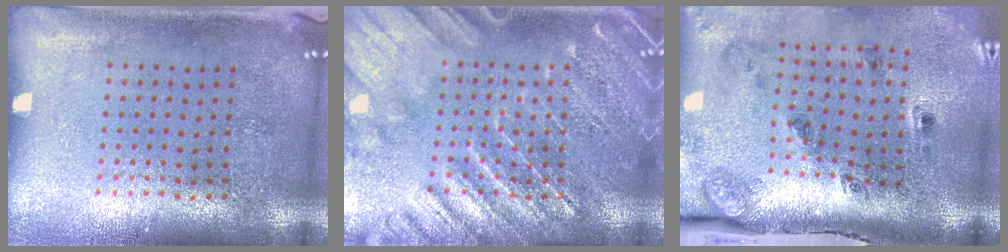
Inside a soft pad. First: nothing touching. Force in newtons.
{"total": 4.7, "press": 4.7, "slide": 0.6}
{"total": 2.9, "press": 1.8, "slide": 2.2}